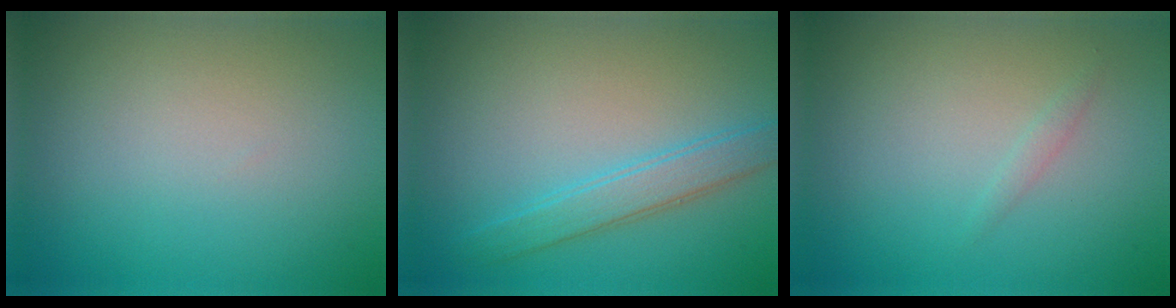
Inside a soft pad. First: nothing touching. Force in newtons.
{"total": 2.8, "press": 2.8, "slide": 0.1}
{"total": 0.7, "press": 0.7, "slide": 0.0}